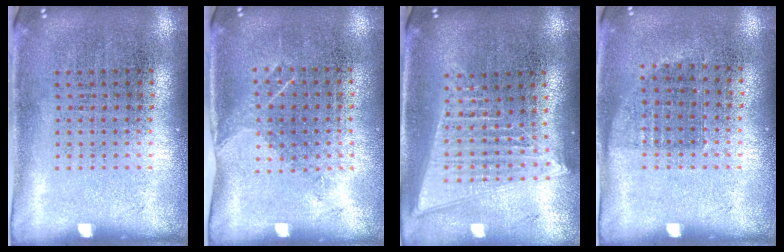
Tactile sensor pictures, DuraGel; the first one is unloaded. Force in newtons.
{"total": 1.1, "press": 0.9, "slide": 0.7}
{"total": 2.0, "press": 1.7, "slide": 1.1}
{"total": 0.7, "press": 0.7, "slide": 0.3}